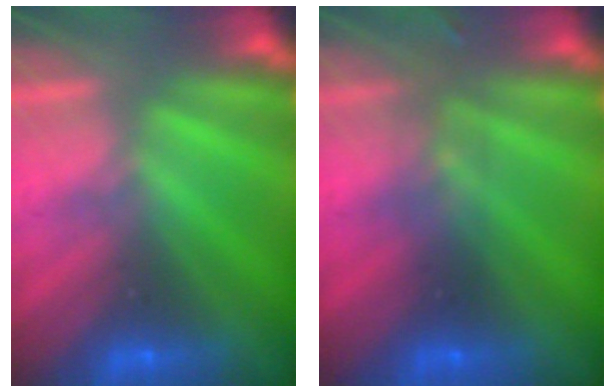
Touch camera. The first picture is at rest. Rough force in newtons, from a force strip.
{"total": 2.9}